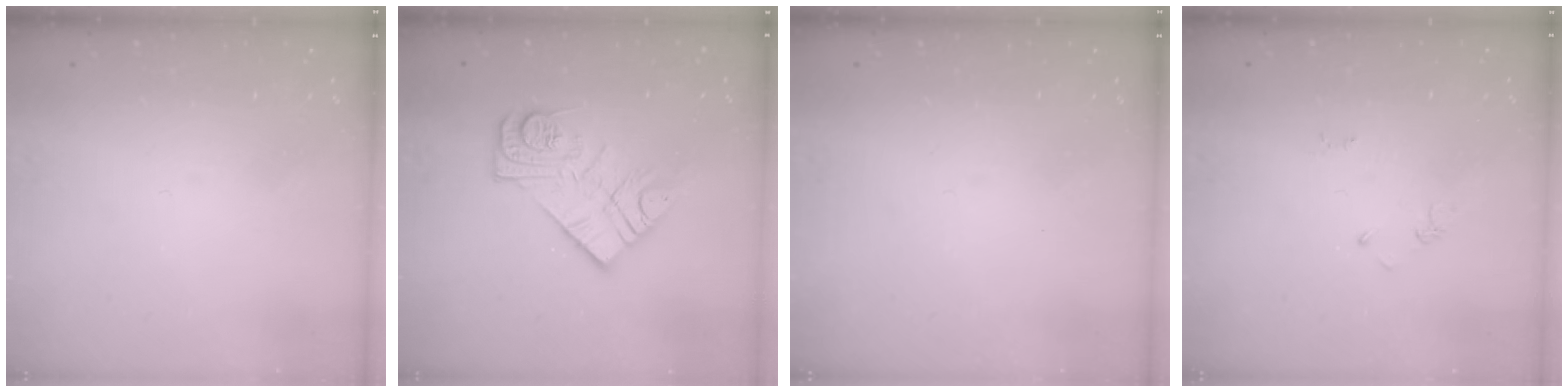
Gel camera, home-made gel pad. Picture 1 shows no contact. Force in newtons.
{"total": 13.2, "press": 13.2, "slide": 0.9}
{"total": 0.0}
{"total": 2.6, "press": 2.6, "slide": 0.4}